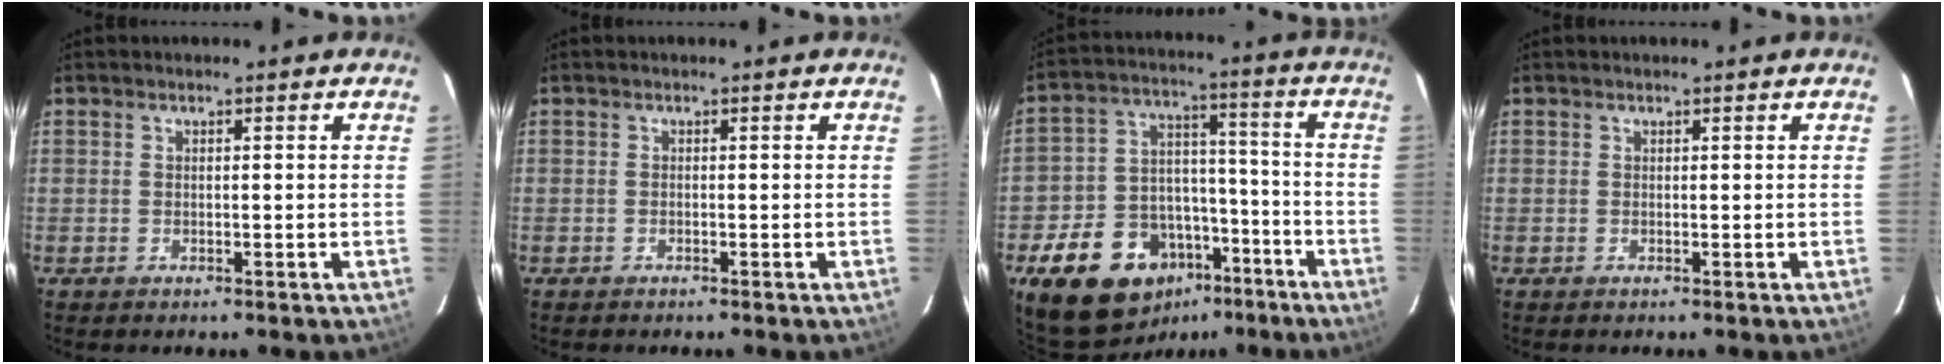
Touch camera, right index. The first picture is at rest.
{"total": 0.0}
{"total": 17.8, "force": [-10.6, 12.1, 7.5], "torque": [-0.167, 0.045, -0.148]}
{"total": 0.0}